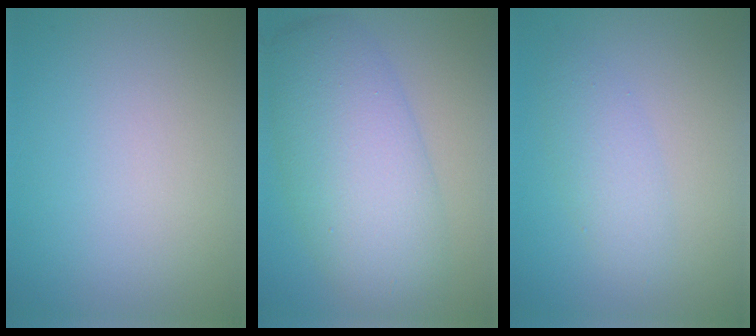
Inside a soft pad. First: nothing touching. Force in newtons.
{"total": 8.7, "press": 8.7, "slide": 0.2}
{"total": 2.5, "press": 2.5, "slide": 0.1}